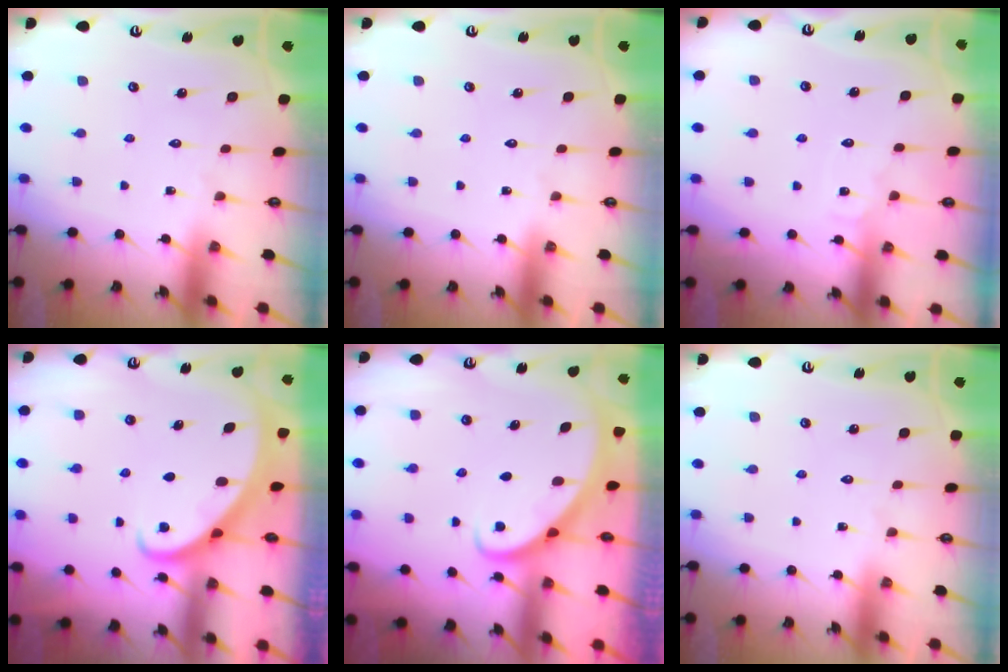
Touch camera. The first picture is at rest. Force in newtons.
{"total": 0.0}
{"total": 4.2, "press": 4.2, "slide": 0.4}
{"total": 2.1, "press": 2.0, "slide": 0.3}
{"total": 2.8, "press": 2.8, "slide": 0.2}
{"total": 0.0}